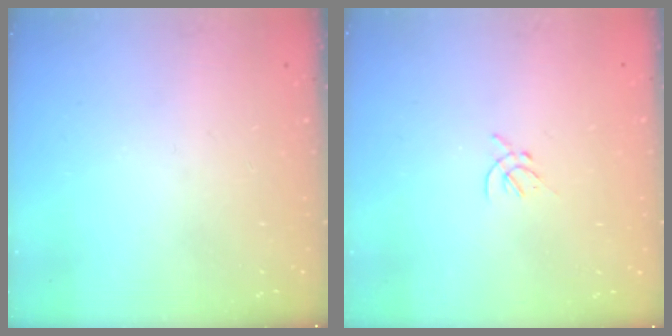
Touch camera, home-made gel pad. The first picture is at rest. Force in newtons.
{"total": 1.4, "press": 1.3, "slide": 0.5}